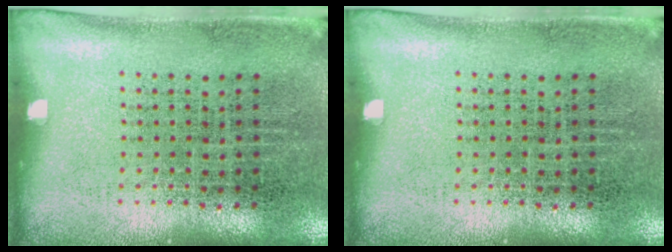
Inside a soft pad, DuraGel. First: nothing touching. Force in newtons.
{"total": 0.0}